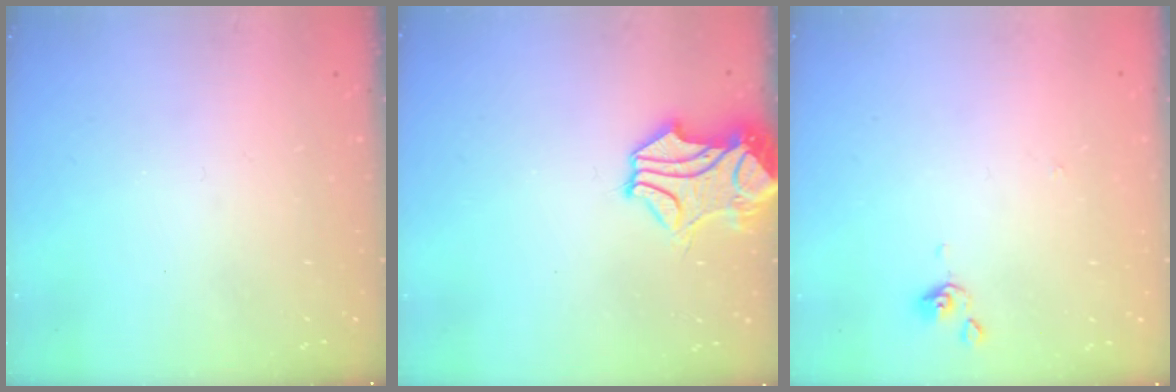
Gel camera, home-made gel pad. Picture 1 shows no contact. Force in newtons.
{"total": 2.4, "press": 2.1, "slide": 1.2}
{"total": 0.0}